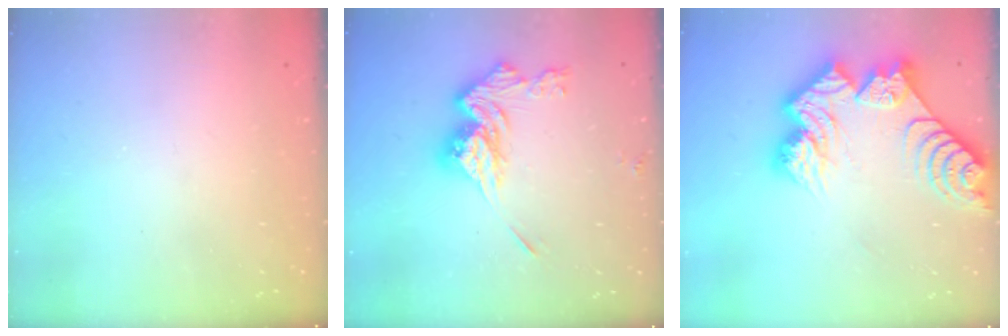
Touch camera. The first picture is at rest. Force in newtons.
{"total": 14.5, "press": 14.5, "slide": 0.8}
{"total": 19.0, "press": 18.9, "slide": 1.9}